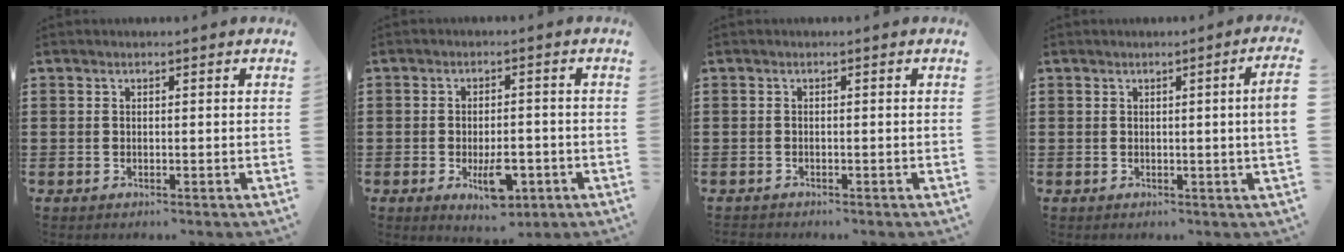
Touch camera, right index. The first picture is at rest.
{"total": 6.4, "force": [-2.3, 2.9, 5.2], "torque": [-0.080, 0.000, -0.038]}
{"total": 0.7, "force": [-0.7, 0.1, 0.0], "torque": [-0.001, -0.002, -0.014]}
{"total": 2.3, "force": [0.1, -0.8, 2.2], "torque": [-0.036, -0.009, -0.002]}